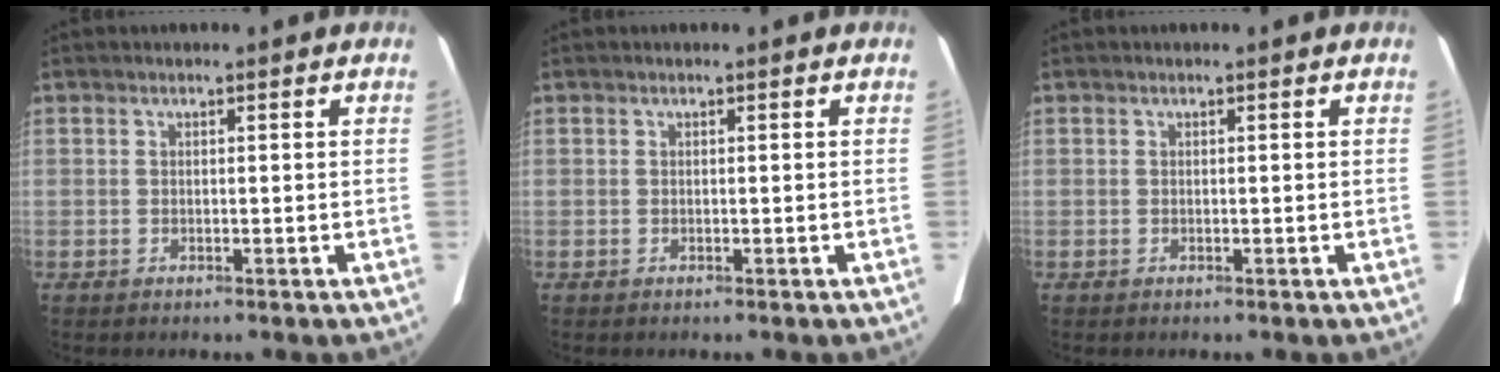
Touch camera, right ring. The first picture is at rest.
{"total": 0.0}
{"total": 0.0}